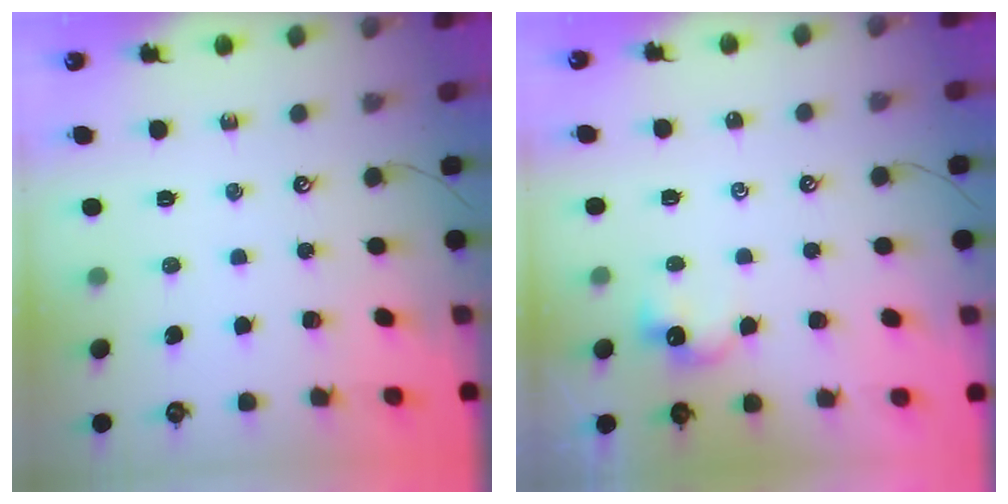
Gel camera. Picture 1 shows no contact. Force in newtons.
{"total": 0.7, "press": 0.7, "slide": 0.3}